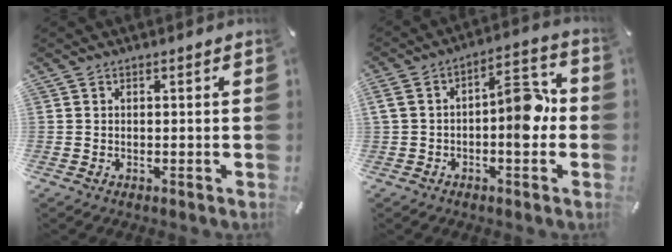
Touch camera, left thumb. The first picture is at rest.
{"total": 11.3, "force": [-1.3, 5.4, 9.8], "torque": [-0.130, 0.016, -0.021]}